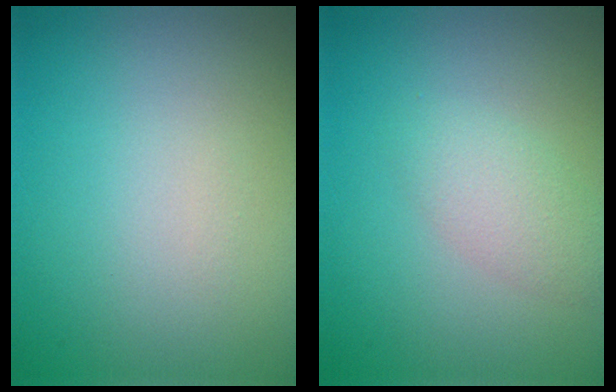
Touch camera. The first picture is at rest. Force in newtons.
{"total": 2.2, "press": 2.2, "slide": 0.0}